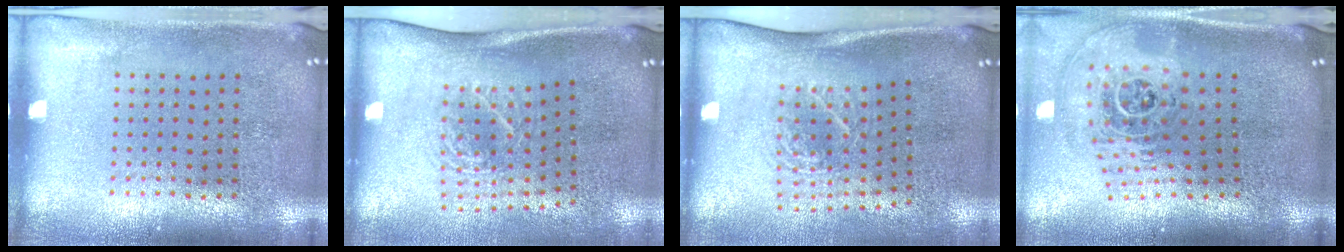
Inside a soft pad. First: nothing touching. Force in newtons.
{"total": 1.9, "press": 1.3, "slide": 1.4}
{"total": 1.9, "press": 1.3, "slide": 1.4}
{"total": 2.4, "press": 1.6, "slide": 1.7}